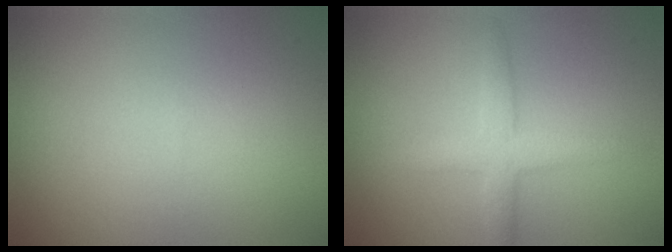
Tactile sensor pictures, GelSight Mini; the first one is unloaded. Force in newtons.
{"total": 2.9, "press": 2.9, "slide": 0.1}